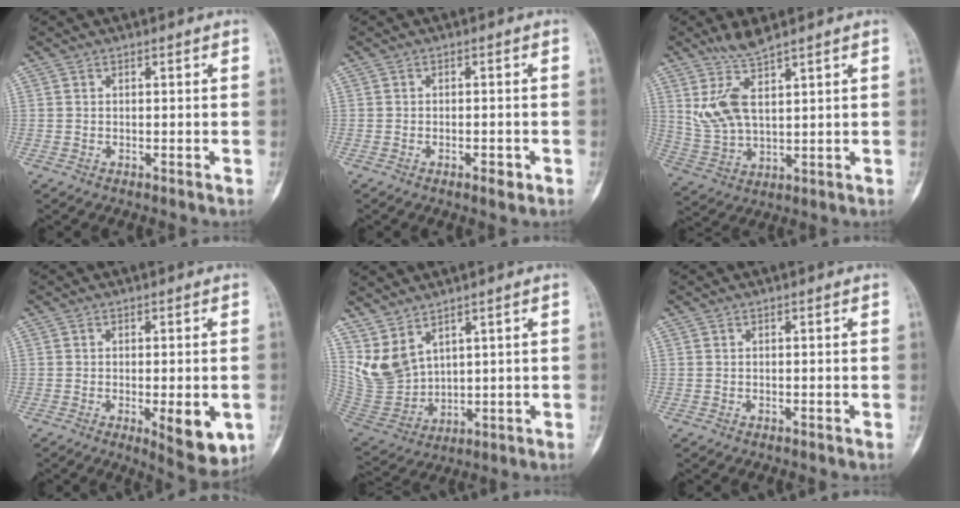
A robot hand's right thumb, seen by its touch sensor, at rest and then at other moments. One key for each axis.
{"total": 2.3, "fx": -1.2, "fy": 0.9, "fz": 1.8, "tx": -0.025, "ty": 0.006, "tz": -0.017}
{"total": 8.5, "fx": 5.1, "fy": 2.7, "fz": 6.3, "tx": -0.128, "ty": -0.027, "tz": 0.119}
{"total": 9.1, "fx": -2.5, "fy": 3.2, "fz": 8.1, "tx": -0.088, "ty": -0.014, "tz": -0.027}
{"total": 8.5, "fx": 5.1, "fy": 4.6, "fz": 4.9, "tx": -0.088, "ty": -0.029, "tz": 0.130}
{"total": 0.0}